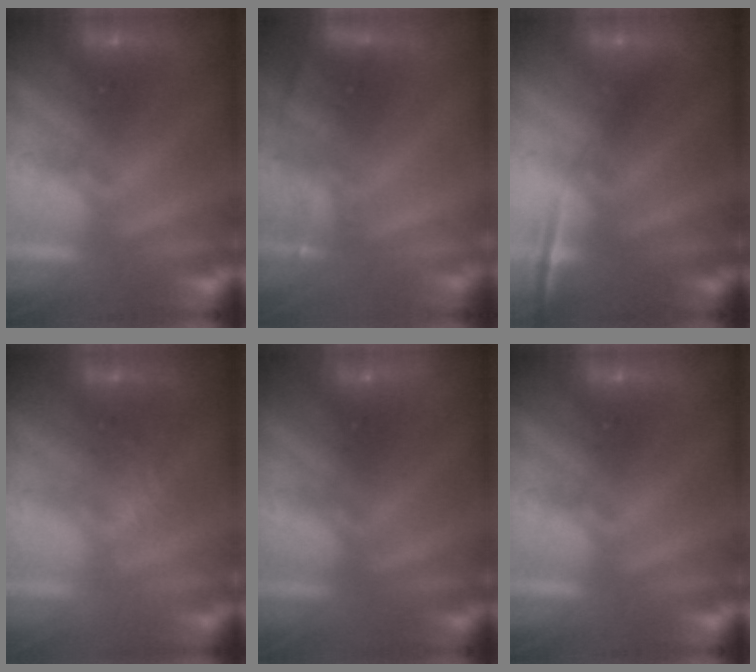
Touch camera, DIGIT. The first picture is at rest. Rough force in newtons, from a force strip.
{"total": 2.9}
{"total": 1.8}
{"total": 2.4}
{"total": 2.4}
{"total": 0.0}